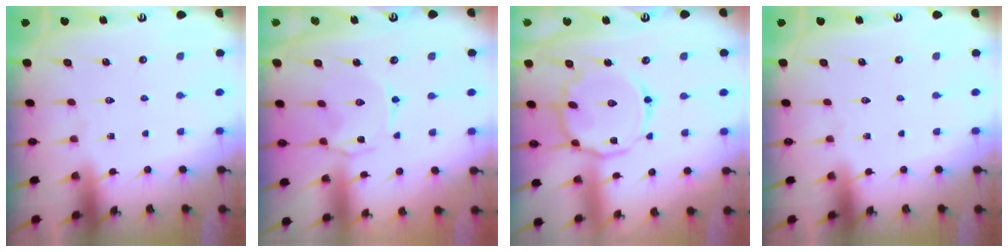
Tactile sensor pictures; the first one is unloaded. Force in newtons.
{"total": 0.8, "press": 0.7, "slide": 0.4}
{"total": 11.7, "press": 11.7, "slide": 0.7}
{"total": 0.0}